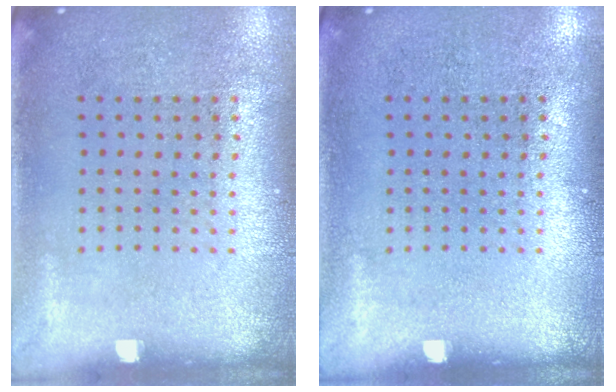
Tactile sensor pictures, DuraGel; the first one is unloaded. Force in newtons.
{"total": 0.0}